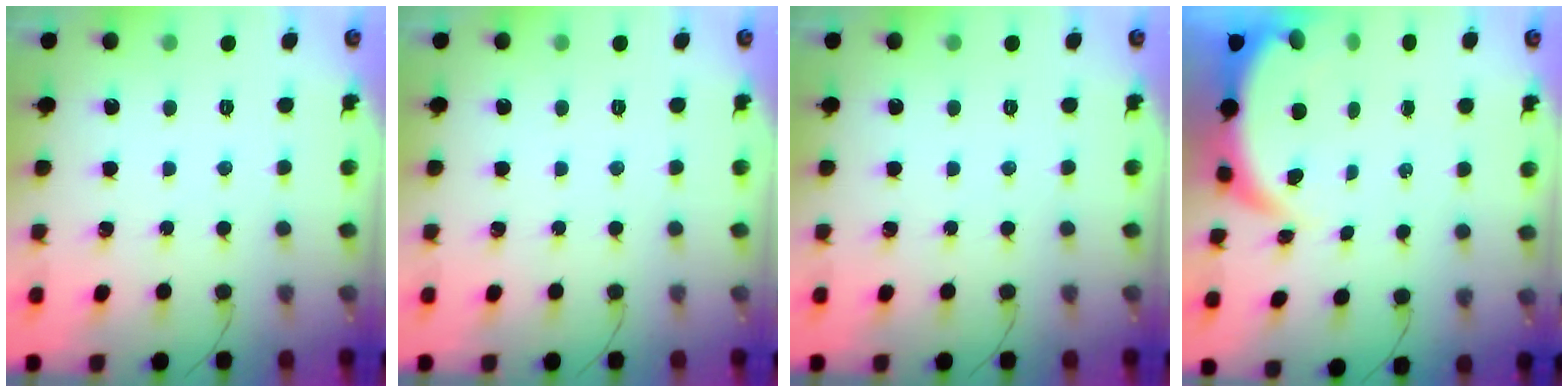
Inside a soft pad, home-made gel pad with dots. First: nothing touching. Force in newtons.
{"total": 0.0}
{"total": 0.0}
{"total": 5.7, "press": 5.6, "slide": 0.9}